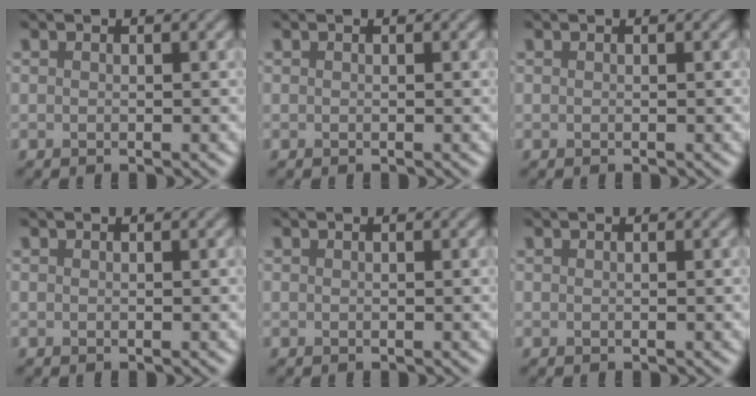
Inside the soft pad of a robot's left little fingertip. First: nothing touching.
{"total": 0.0}
{"total": 0.0}
{"total": 0.0}
{"total": 0.0}
{"total": 0.0}